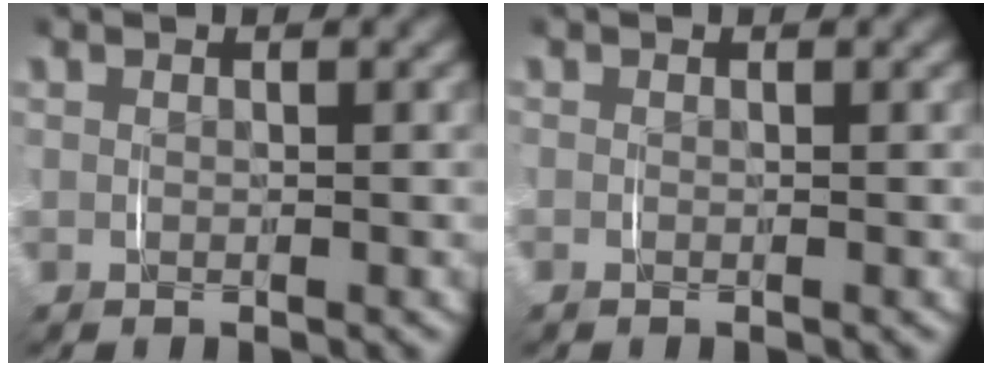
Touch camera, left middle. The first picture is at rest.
{"total": 0.0}